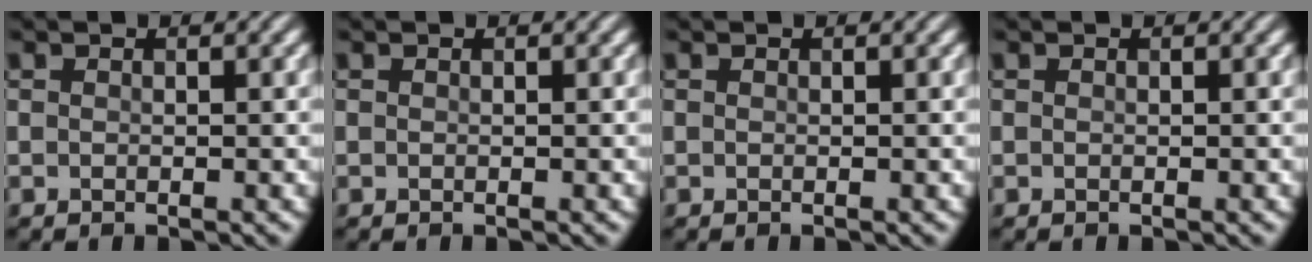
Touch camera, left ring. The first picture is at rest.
{"total": 0.0}
{"total": 0.0}
{"total": 0.0}